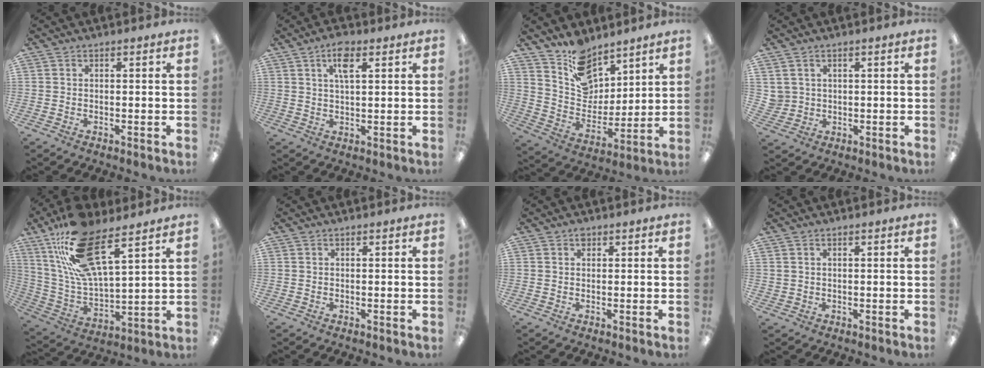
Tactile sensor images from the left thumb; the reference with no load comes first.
{"total": 6.0, "force": [3.2, 2.3, 4.5], "torque": [-0.083, 0.000, 0.051]}
{"total": 12.7, "force": [9.8, 7.3, 3.5], "torque": [-0.066, -0.072, 0.190]}
{"total": 3.1, "force": [1.6, 2.7, 0.1], "torque": [-0.014, 0.001, 0.031]}
{"total": 20.2, "force": [13.2, 6.9, 13.6], "torque": [-0.269, -0.057, 0.230]}
{"total": 0.0}
{"total": 1.3, "force": [0.7, 0.8, 0.7], "torque": [-0.007, -0.001, 0.009]}
{"total": 1.0, "force": [0.4, 0.9, 0.1], "torque": [-0.004, 0.004, 0.007]}